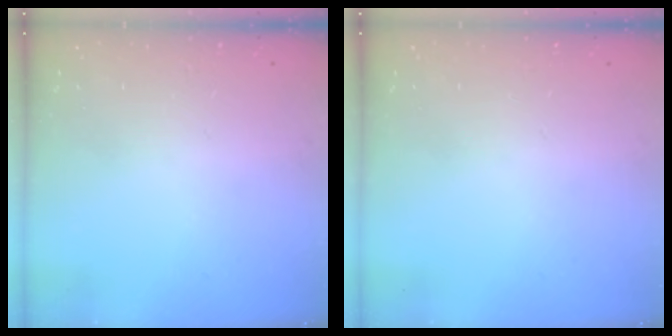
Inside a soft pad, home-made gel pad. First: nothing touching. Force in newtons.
{"total": 0.0}